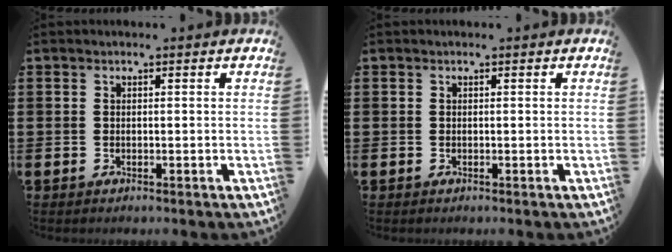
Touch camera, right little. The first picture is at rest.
{"total": 0.0}